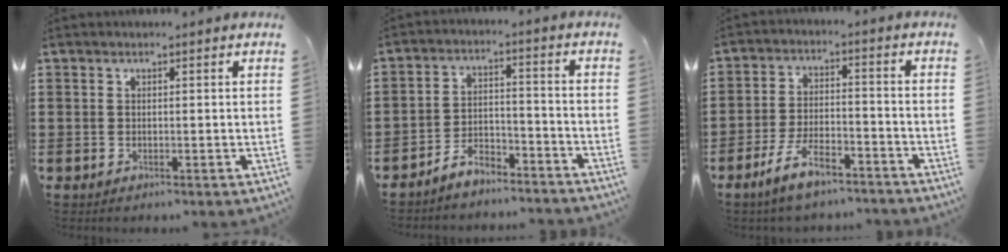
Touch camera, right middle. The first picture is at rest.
{"total": 5.2, "force": [-5.0, 1.0, 0.7], "torque": [-0.021, 0.008, -0.105]}
{"total": 7.5, "force": [-5.6, 2.4, 4.4], "torque": [-0.095, 0.006, -0.107]}